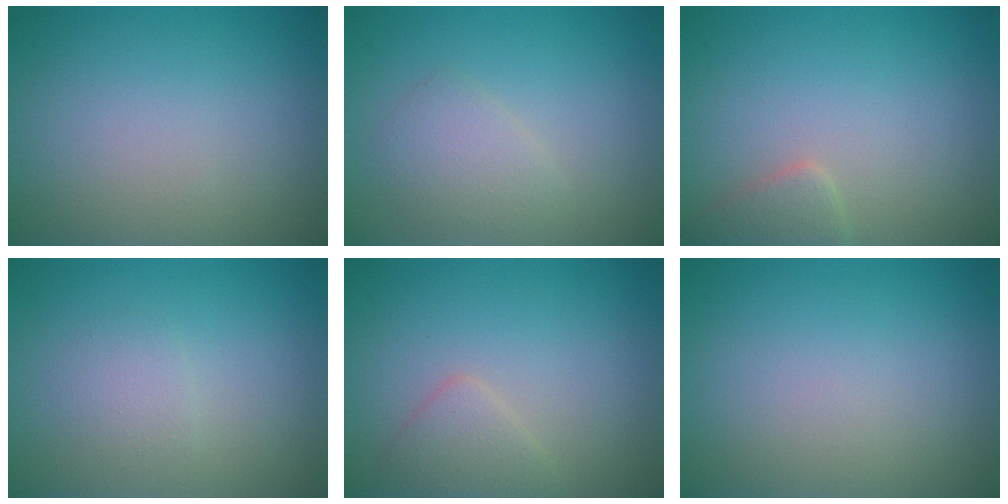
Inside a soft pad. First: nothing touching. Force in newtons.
{"total": 2.1, "press": 2.1, "slide": 0.1}
{"total": 1.8, "press": 1.8, "slide": 0.1}
{"total": 1.4, "press": 1.4, "slide": 0.0}
{"total": 1.9, "press": 1.9, "slide": 0.0}
{"total": 0.0}